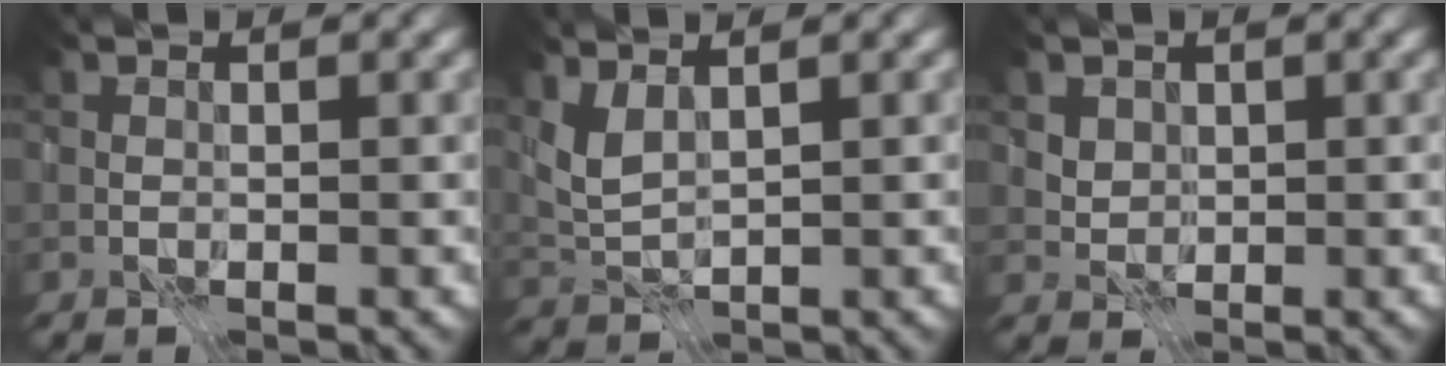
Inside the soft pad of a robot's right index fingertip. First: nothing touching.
{"total": 2.0, "force": [1.1, 0.6, 1.6], "torque": [-0.042, -0.003, 0.026]}
{"total": 2.2, "force": [1.1, 1.7, 0.8], "torque": [-0.032, -0.007, 0.042]}